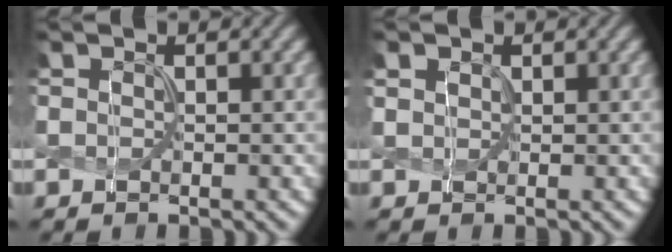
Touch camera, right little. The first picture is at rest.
{"total": 1.0, "force": [0.6, 0.7, 0.3], "torque": [-0.007, 0.001, 0.014]}